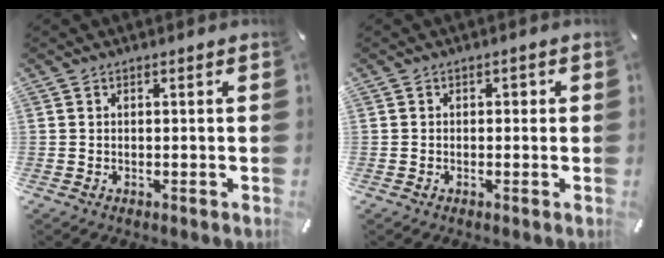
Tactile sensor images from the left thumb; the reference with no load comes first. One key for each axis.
{"total": 1.2, "fx": -0.3, "fy": 0.9, "fz": 0.6, "tx": -0.013, "ty": 0.005, "tz": -0.010}